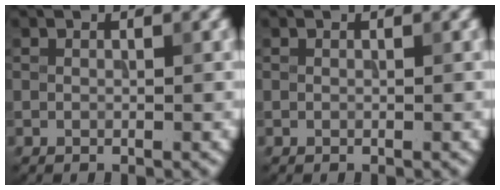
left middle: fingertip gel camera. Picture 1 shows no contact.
{"total": 0.0}